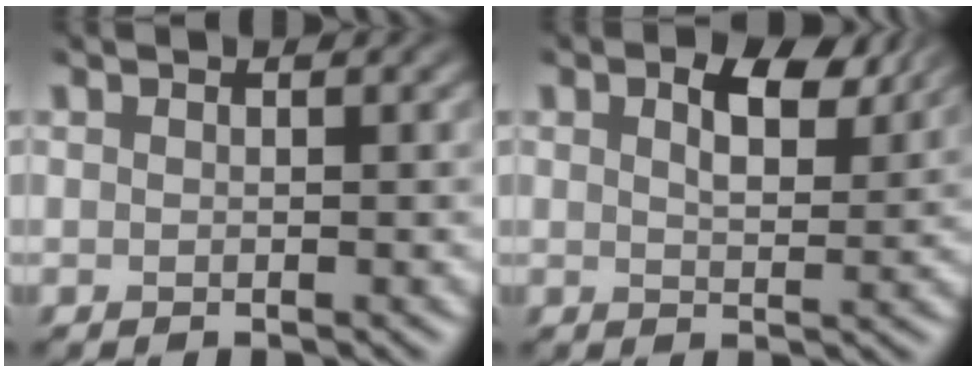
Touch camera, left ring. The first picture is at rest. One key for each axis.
{"total": 3.1, "fx": 1.4, "fy": 1.4, "fz": 2.3, "tx": -0.062, "ty": -0.008, "tz": 0.031}